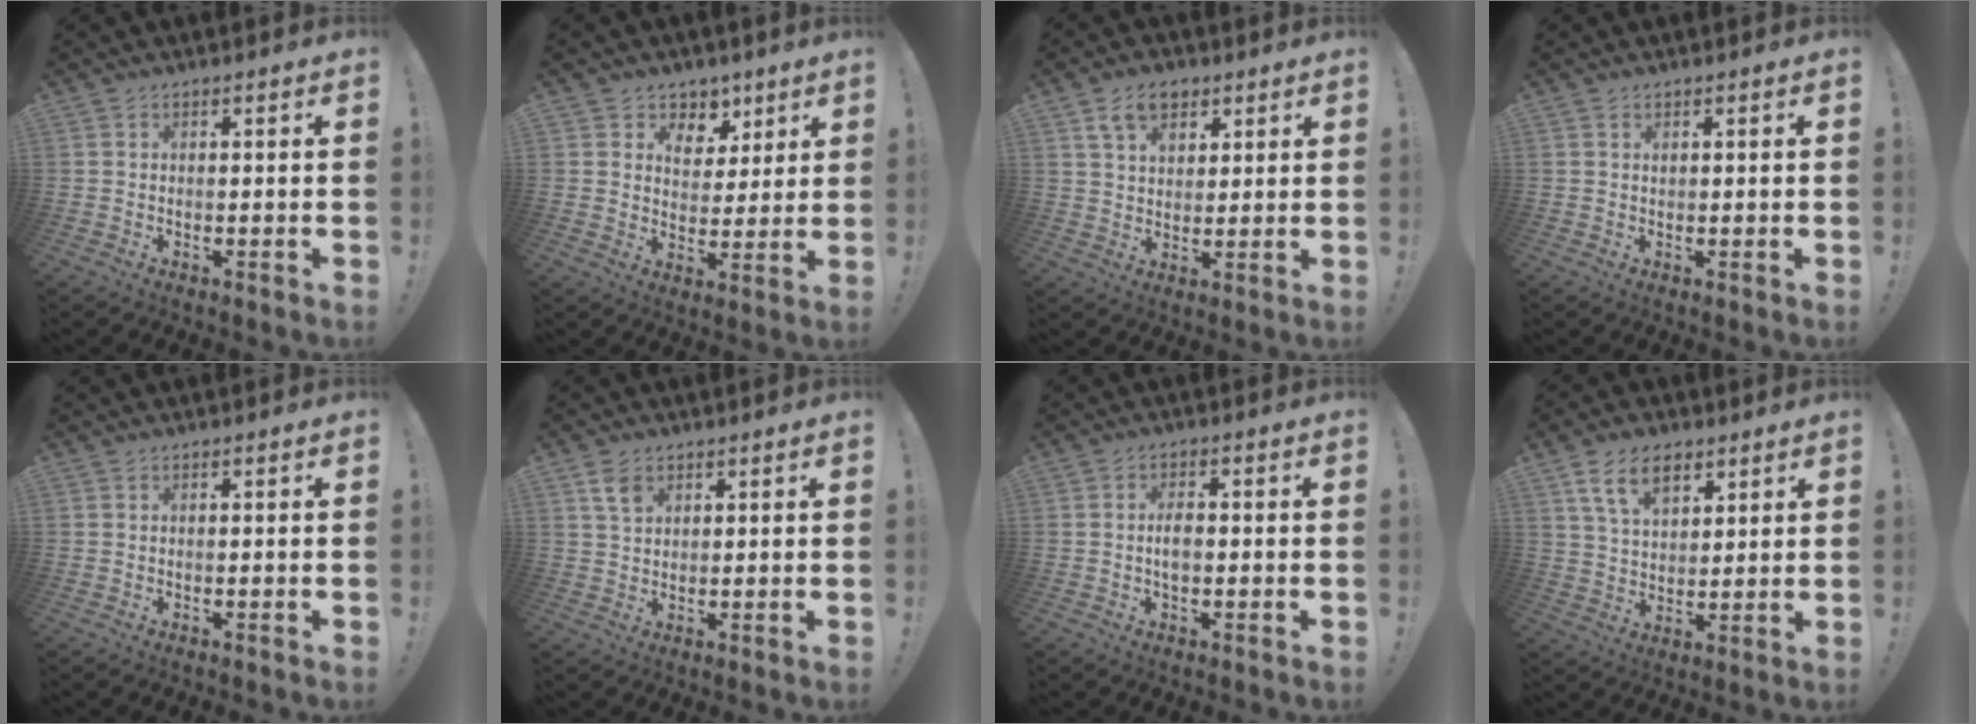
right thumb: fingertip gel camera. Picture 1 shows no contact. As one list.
[{"total": 7.3, "force": [3.8, 6.2, 1.0], "torque": [-0.010, -0.034, 0.076]}, {"total": 8.7, "force": [4.7, 5.8, 4.5], "torque": [-0.078, -0.007, 0.090]}, {"total": 0.6, "force": [0.3, 0.4, 0.3], "torque": [-0.002, -0.001, 0.006]}, {"total": 0.0}, {"total": 4.7, "force": [2.6, 2.9, 2.7], "torque": [-0.040, -0.009, 0.048]}, {"total": 3.5, "force": [-0.4, 1.8, 3.0], "torque": [-0.049, -0.001, -0.014]}, {"total": 11.2, "force": [6.2, 6.6, 6.5], "torque": [-0.110, -0.012, 0.119]}]